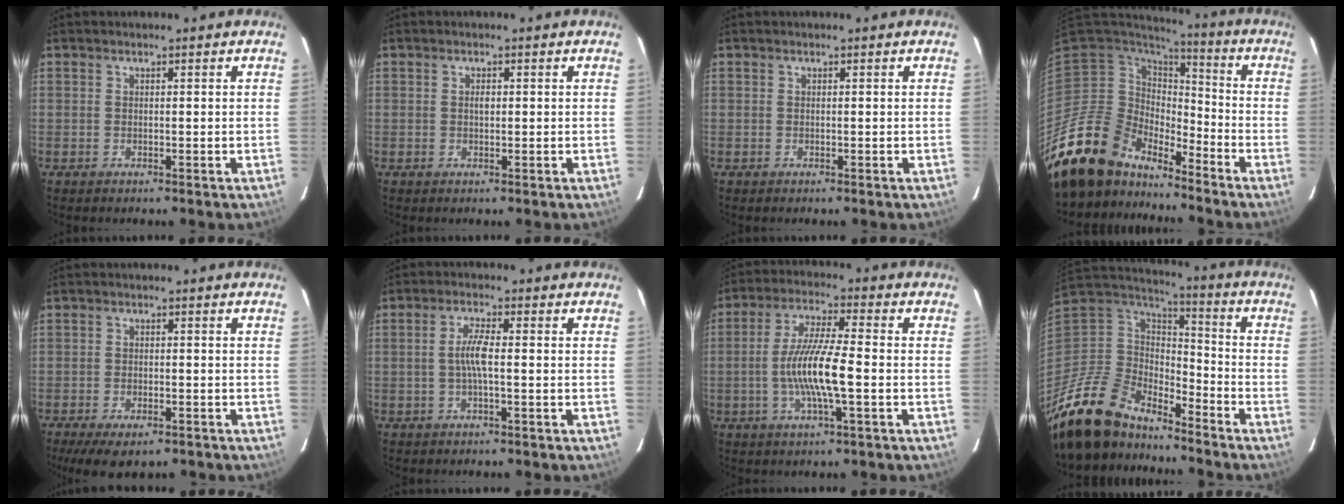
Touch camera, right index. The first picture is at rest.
{"total": 1.0, "force": [0.1, 0.6, 0.8], "torque": [-0.013, 0.004, 0.001]}
{"total": 0.0}
{"total": 17.5, "force": [-15.5, 6.9, 4.2], "torque": [-0.106, -0.002, -0.282]}
{"total": 8.7, "force": [-6.1, 3.5, 5.1], "torque": [-0.116, -0.029, -0.093]}
{"total": 3.9, "force": [-0.6, 0.3, 3.8], "torque": [-0.076, 0.003, -0.010]}
{"total": 10.9, "force": [-2.3, 1.2, 10.6], "torque": [-0.207, -0.001, -0.045]}
{"total": 19.5, "force": [-16.1, 7.9, 7.5], "torque": [-0.181, -0.015, -0.296]}